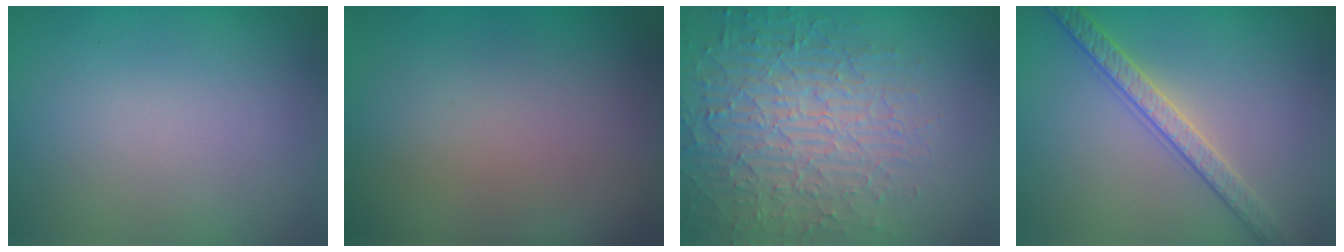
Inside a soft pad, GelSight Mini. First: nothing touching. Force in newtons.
{"total": 0.0}
{"total": 6.6, "press": 5.1, "slide": 4.2}
{"total": 3.3, "press": 3.3, "slide": 0.3}